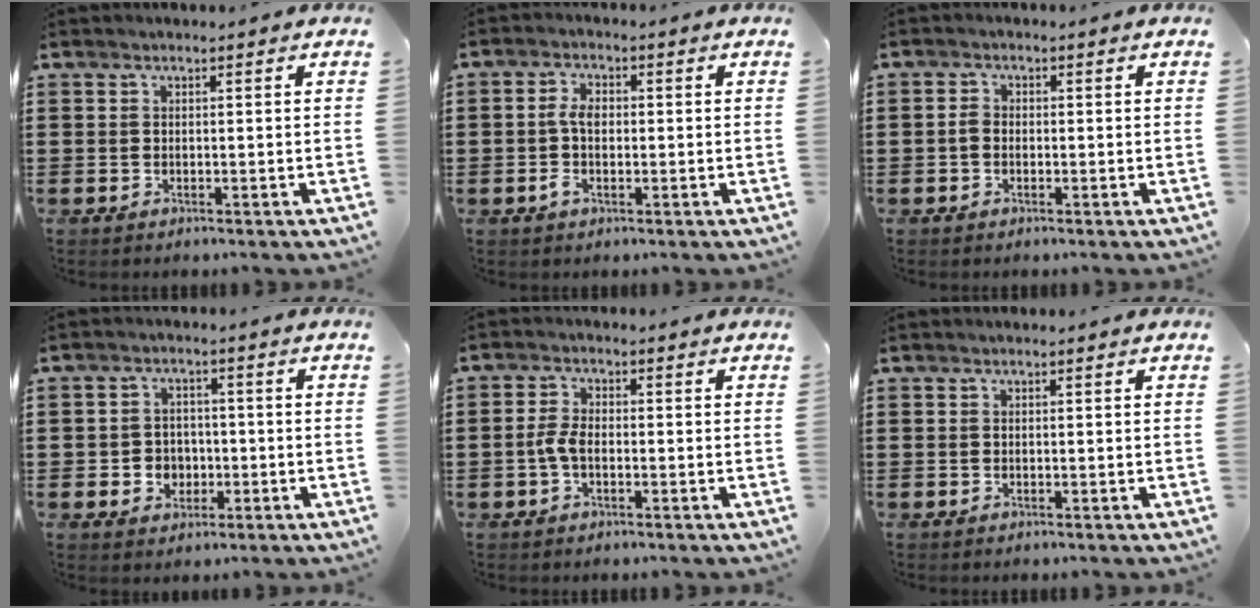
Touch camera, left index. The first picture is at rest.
{"total": 3.9, "force": [-0.5, 2.0, 3.3], "torque": [-0.076, 0.001, -0.014]}
{"total": 1.4, "force": [-0.4, 1.1, 0.9], "torque": [-0.026, 0.002, -0.010]}
{"total": 3.8, "force": [-1.0, 3.4, 1.4], "torque": [-0.037, 0.007, -0.022]}
{"total": 3.1, "force": [-0.8, 1.5, 2.6], "torque": [-0.069, -0.001, -0.021]}
{"total": 0.0}